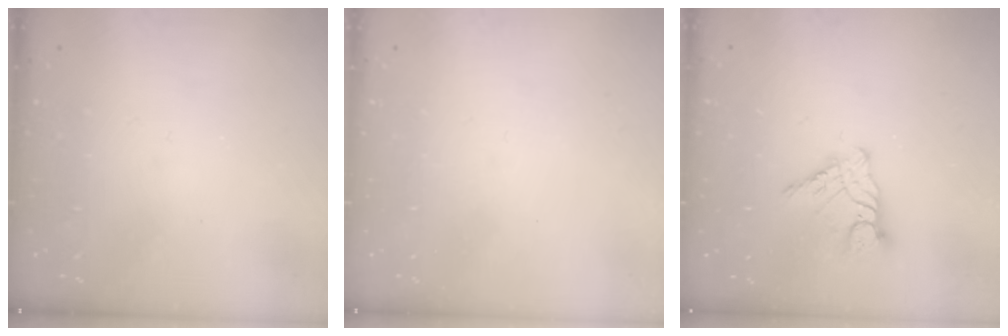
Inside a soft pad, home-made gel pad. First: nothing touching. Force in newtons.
{"total": 0.0}
{"total": 10.4, "press": 10.3, "slide": 0.9}